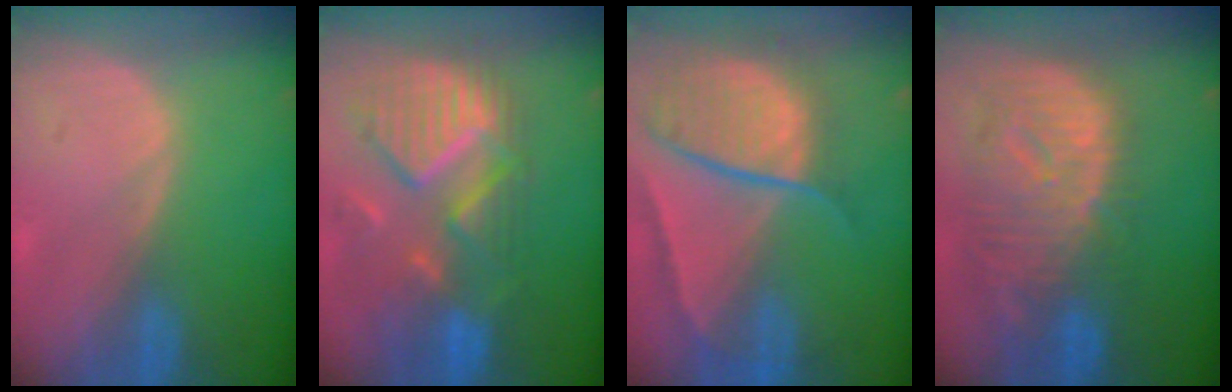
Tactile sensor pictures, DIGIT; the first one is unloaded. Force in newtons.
{"total": 12.2, "press": 10.6, "slide": 6.0}
{"total": 10.7, "press": 9.0, "slide": 5.8}
{"total": 12.5, "press": 10.8, "slide": 6.3}